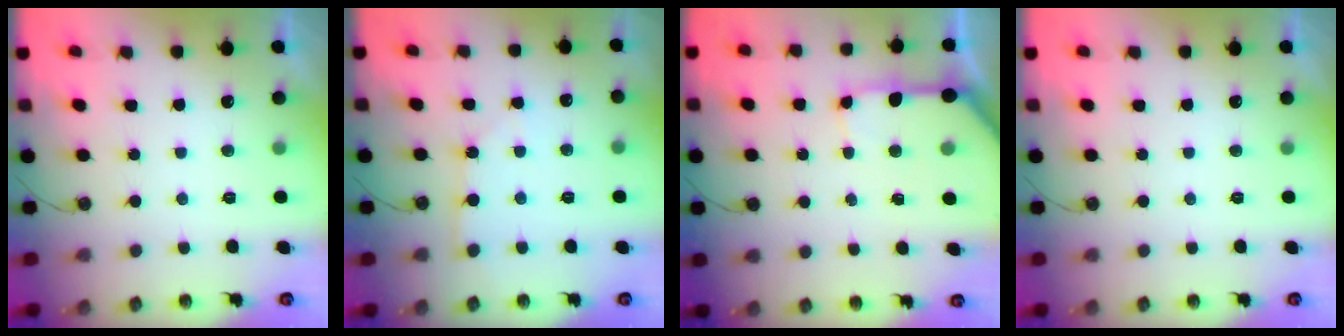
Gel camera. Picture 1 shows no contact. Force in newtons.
{"total": 4.1, "press": 4.1, "slide": 0.5}
{"total": 10.0, "press": 9.9, "slide": 1.3}
{"total": 0.0}